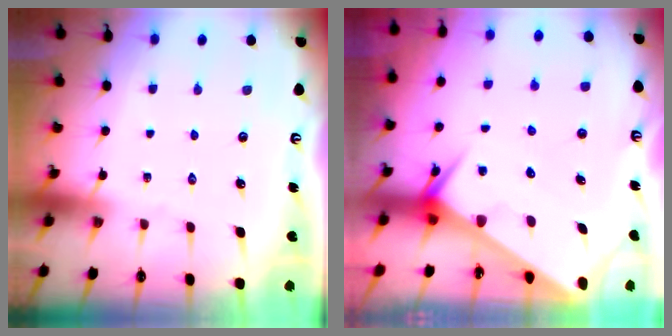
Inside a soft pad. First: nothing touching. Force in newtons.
{"total": 4.8, "press": 4.7, "slide": 0.4}